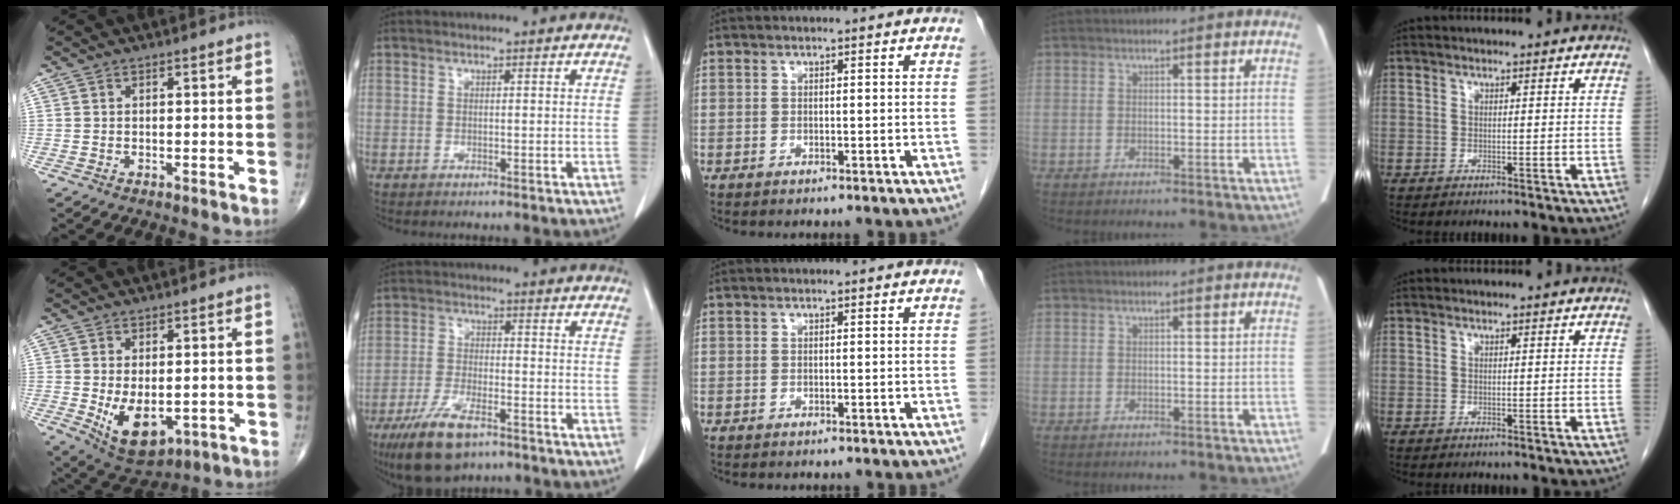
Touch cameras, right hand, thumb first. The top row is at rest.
{"thumb": {"total": 9.8, "force": [-1.6, 5.6, 7.9], "torque": [-0.118, -0.014, -0.006]}, "index": {"total": 9.9, "force": [-6.5, 3.2, 6.8], "torque": [-0.135, -0.015, -0.112]}}